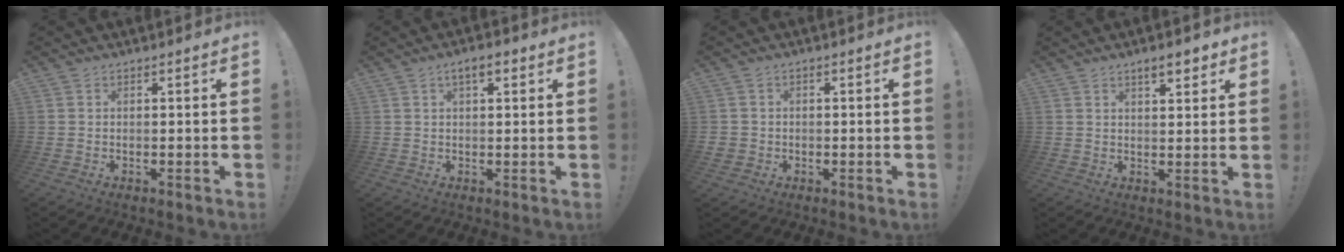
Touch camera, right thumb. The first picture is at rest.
{"total": 4.3, "force": [1.9, 1.6, 3.4], "torque": [-0.052, -0.001, 0.030]}
{"total": 2.3, "force": [-0.4, 2.2, 0.7], "torque": [-0.013, 0.004, -0.006]}
{"total": 5.2, "force": [3.5, 1.9, 3.4], "torque": [-0.046, -0.014, 0.057]}